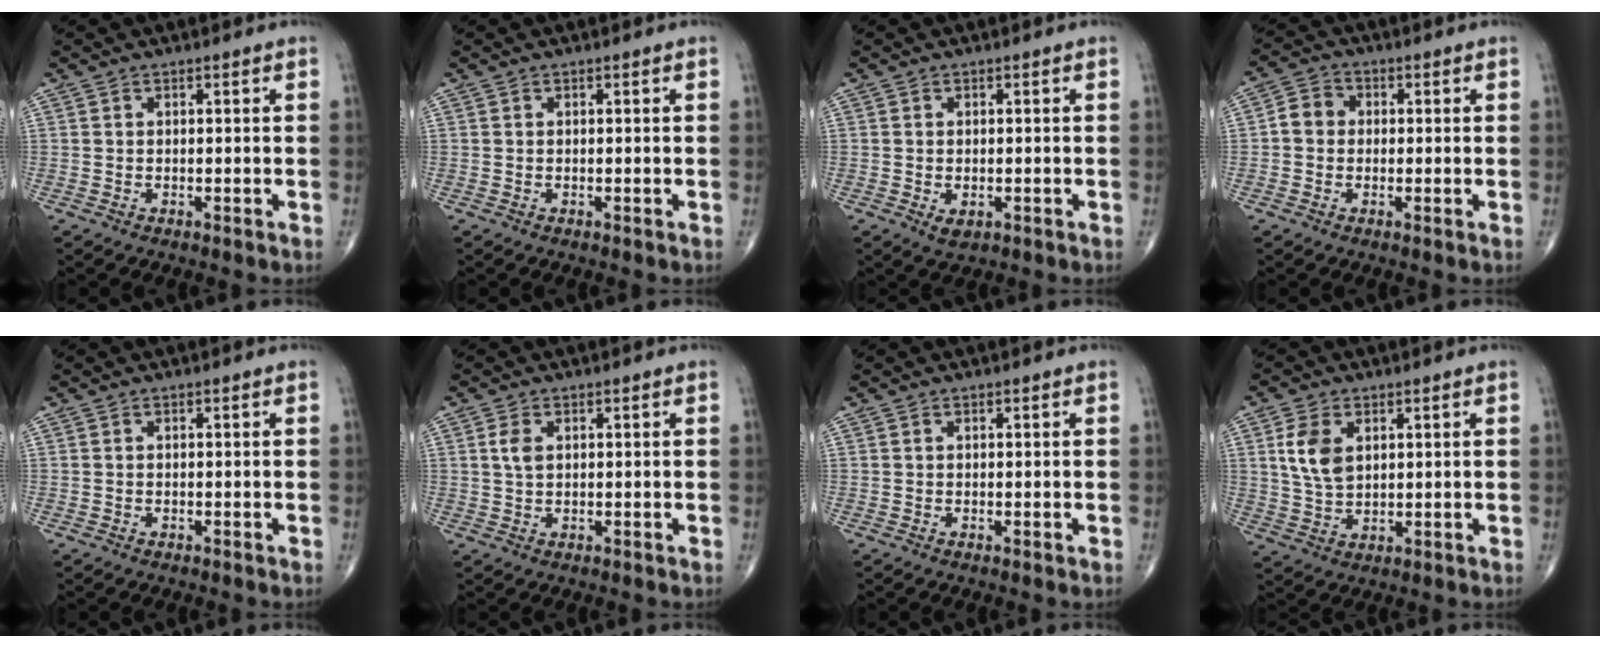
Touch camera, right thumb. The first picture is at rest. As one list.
[{"total": 0.0}, {"total": 2.4, "force": [-0.7, 1.5, 1.7], "torque": [-0.023, 0.000, -0.005]}, {"total": 4.5, "force": [-0.1, 3.9, 2.2], "torque": [-0.027, 0.013, -0.012]}, {"total": 0.0}, {"total": 2.6, "force": [0.7, 1.6, 2.0], "torque": [-0.039, 0.001, 0.015]}, {"total": 0.0}, {"total": 7.1, "force": [2.2, 4.5, 5.1], "torque": [-0.092, -0.007, 0.047]}]